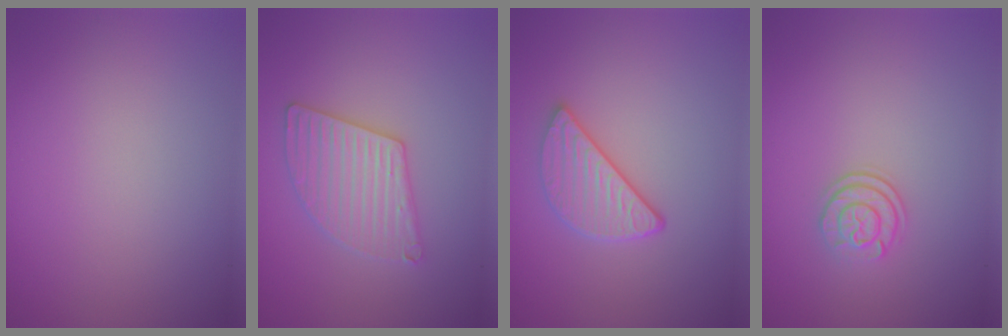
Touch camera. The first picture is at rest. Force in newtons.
{"total": 3.0, "press": 3.0, "slide": 0.2}
{"total": 3.1, "press": 2.5, "slide": 1.7}
{"total": 2.1, "press": 1.7, "slide": 1.3}